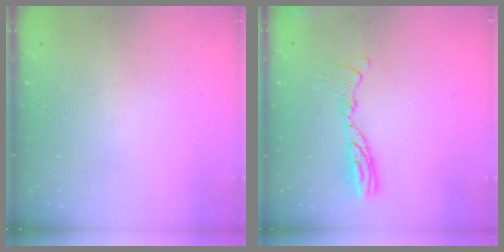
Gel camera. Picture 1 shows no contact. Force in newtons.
{"total": 10.8, "press": 10.8, "slide": 1.0}